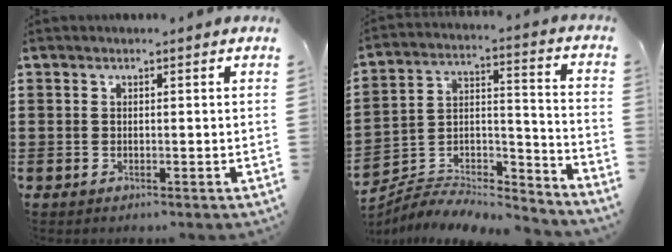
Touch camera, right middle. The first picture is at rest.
{"total": 5.9, "force": [-5.6, 1.5, 1.1], "torque": [-0.010, 0.005, -0.110]}